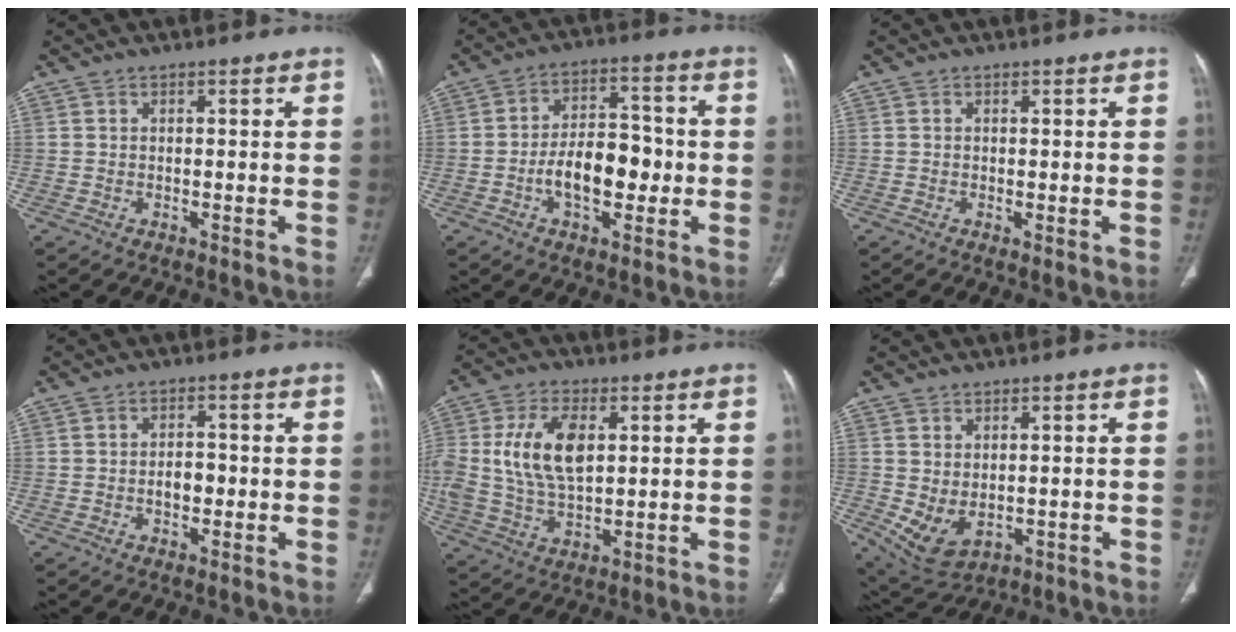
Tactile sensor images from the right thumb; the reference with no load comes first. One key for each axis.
{"total": 11.3, "fx": -2.4, "fy": 6.6, "fz": 8.9, "tx": -0.122, "ty": 0.032, "tz": -0.041}
{"total": 0.8, "fx": -0.1, "fy": 0.2, "fz": 0.8, "tx": -0.019, "ty": -0.005, "tz": -0.002}
{"total": 3.3, "fx": -0.6, "fy": 2.2, "fz": 2.4, "tx": -0.029, "ty": 0.010, "tz": -0.012}
{"total": 12.8, "fx": 2.5, "fy": 7.1, "fz": 10.4, "tx": -0.205, "ty": -0.001, "tz": 0.051}
{"total": 6.8, "fx": -0.5, "fy": 4.4, "fz": 5.1, "tx": -0.090, "ty": -0.006, "tz": 0.016}